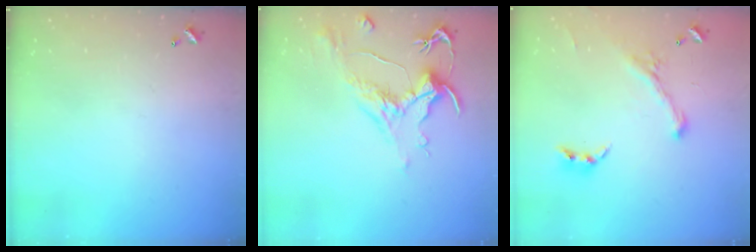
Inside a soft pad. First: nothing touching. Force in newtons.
{"total": 1.7, "press": 0.9, "slide": 1.4}
{"total": 1.5, "press": 1.1, "slide": 1.0}